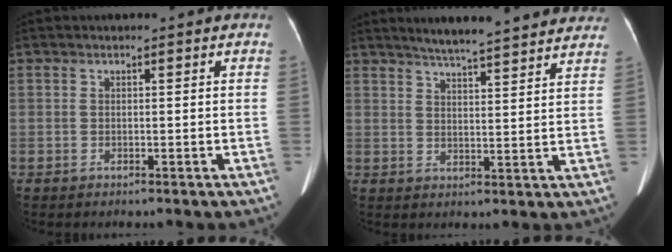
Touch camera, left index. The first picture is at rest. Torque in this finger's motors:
{"motor_torque": [-0.16, -0.30, 0.00, 0.02]}